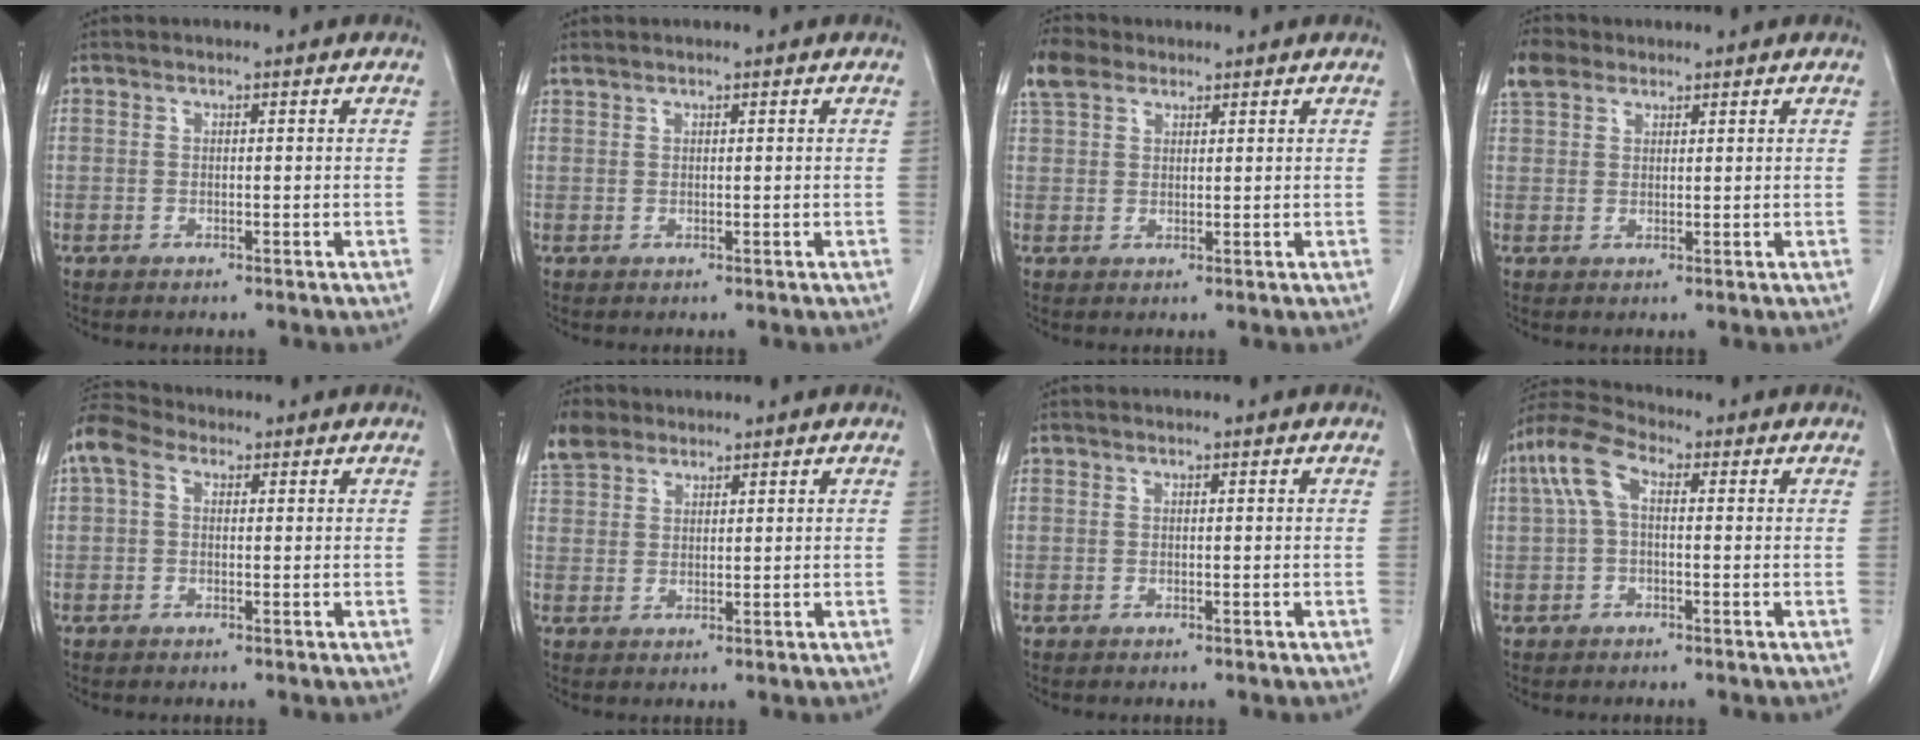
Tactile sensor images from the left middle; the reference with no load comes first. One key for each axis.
{"total": 0.6, "fx": 0.5, "fy": 0.1, "fz": -0.2, "tx": -0.002, "ty": 0.004, "tz": 0.015}
{"total": 4.8, "fx": 3.4, "fy": 2.8, "fz": 1.9, "tx": -0.051, "ty": 0.022, "tz": 0.073}
{"total": 4.4, "fx": 3.1, "fy": 2.7, "fz": 1.6, "tx": -0.041, "ty": 0.020, "tz": 0.065}
{"total": 4.5, "fx": 1.8, "fy": 3.0, "fz": 2.9, "tx": -0.074, "ty": 0.035, "tz": 0.031}
{"total": 5.1, "fx": 4.0, "fy": 2.8, "fz": 1.5, "tx": -0.043, "ty": 0.017, "tz": 0.086}
{"total": 0.0}
{"total": 6.0, "fx": 1.1, "fy": 2.7, "fz": 5.3, "tx": -0.119, "ty": 0.031, "tz": 0.018}